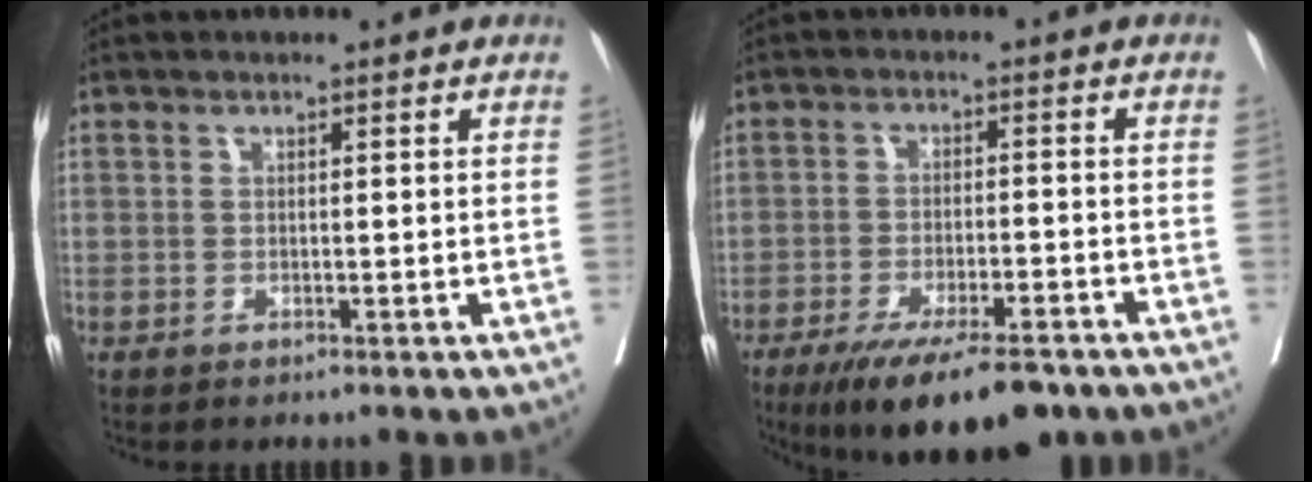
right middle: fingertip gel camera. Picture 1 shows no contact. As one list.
[{"total": 12.8, "force": [-9.3, 3.0, 8.2], "torque": [-0.122, -0.021, -0.147]}]